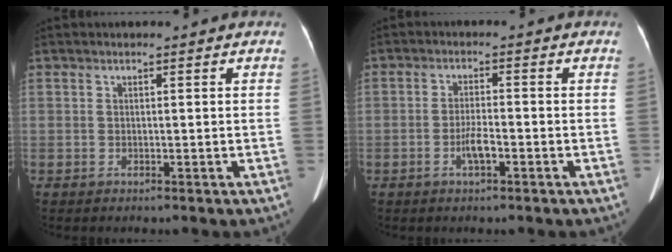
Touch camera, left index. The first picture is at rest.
{"total": 3.0, "force": [-1.4, 0.5, 2.6], "torque": [-0.053, 0.000, -0.026]}